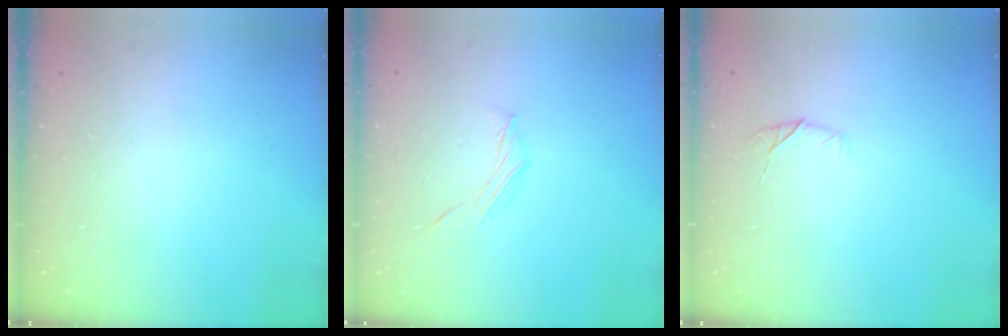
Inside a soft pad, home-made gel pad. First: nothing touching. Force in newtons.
{"total": 4.1, "press": 3.9, "slide": 1.2}
{"total": 5.7, "press": 5.5, "slide": 1.4}